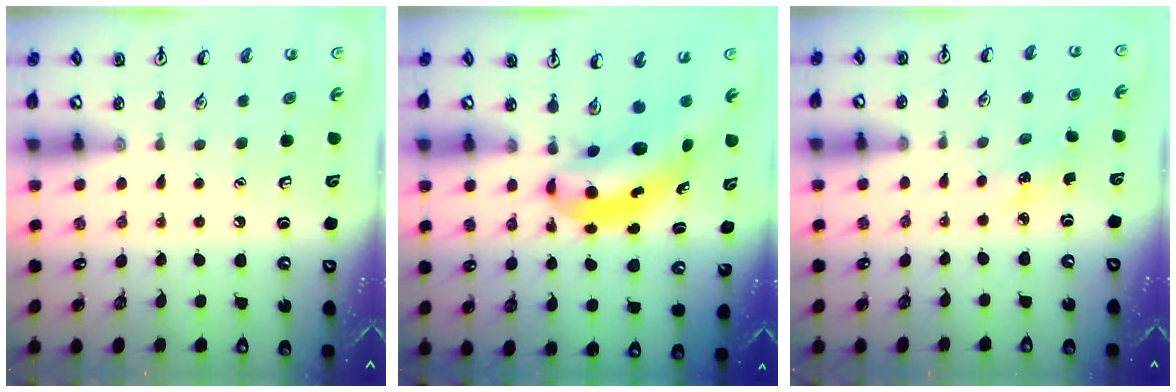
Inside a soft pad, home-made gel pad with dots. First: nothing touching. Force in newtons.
{"total": 5.7, "press": 5.6, "slide": 1.3}
{"total": 2.4, "press": 2.2, "slide": 0.8}